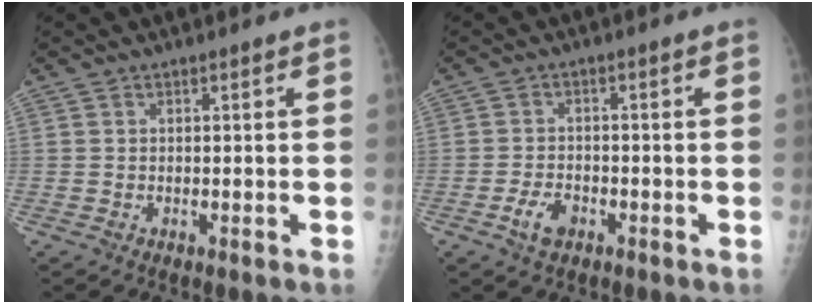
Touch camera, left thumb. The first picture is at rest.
{"total": 4.0, "force": [-2.1, 2.4, 2.4], "torque": [-0.041, 0.013, -0.038]}